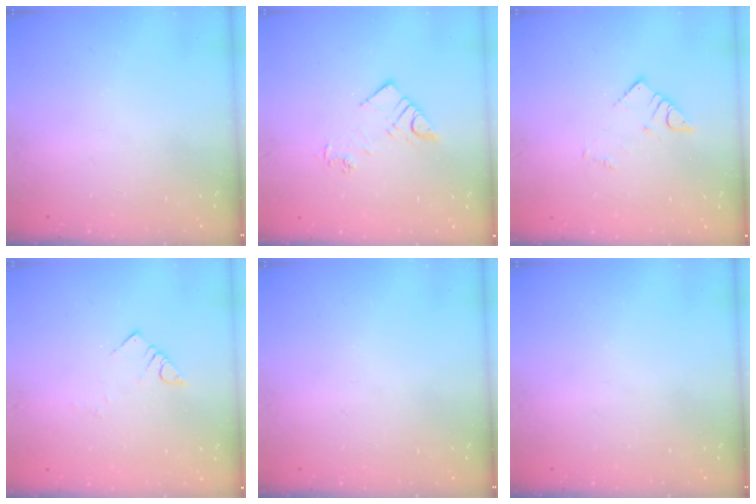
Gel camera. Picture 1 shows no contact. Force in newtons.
{"total": 7.3, "press": 7.2, "slide": 0.7}
{"total": 3.2, "press": 3.2, "slide": 0.1}
{"total": 4.0, "press": 4.0, "slide": 0.4}
{"total": 0.0}
{"total": 0.0}